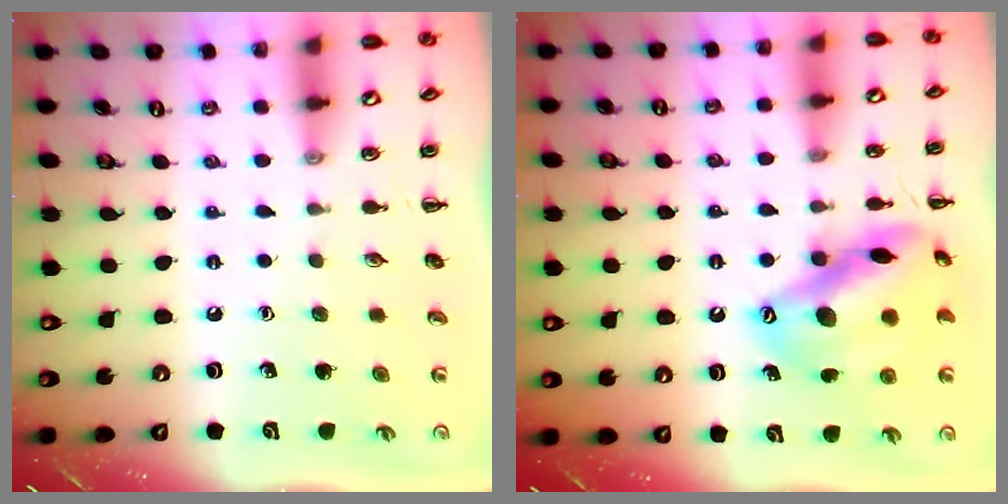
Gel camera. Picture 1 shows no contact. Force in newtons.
{"total": 18.6, "press": 18.6, "slide": 1.6}